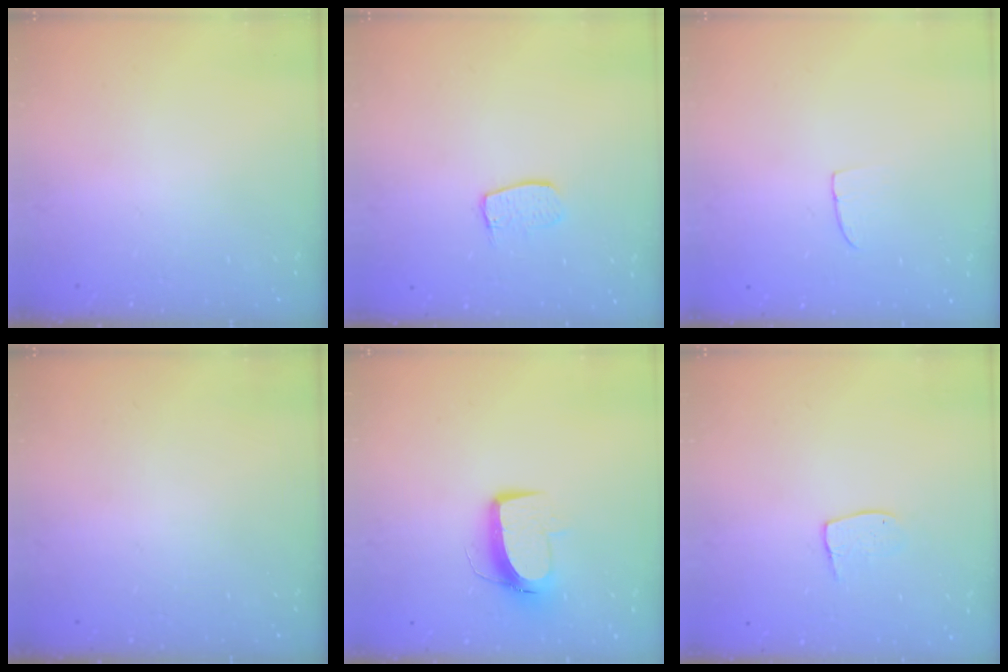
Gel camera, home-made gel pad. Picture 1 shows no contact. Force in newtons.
{"total": 6.8, "press": 6.8, "slide": 0.3}
{"total": 4.2, "press": 4.2, "slide": 0.3}
{"total": 0.0}
{"total": 9.9, "press": 9.9, "slide": 0.8}
{"total": 5.9, "press": 5.9, "slide": 0.4}